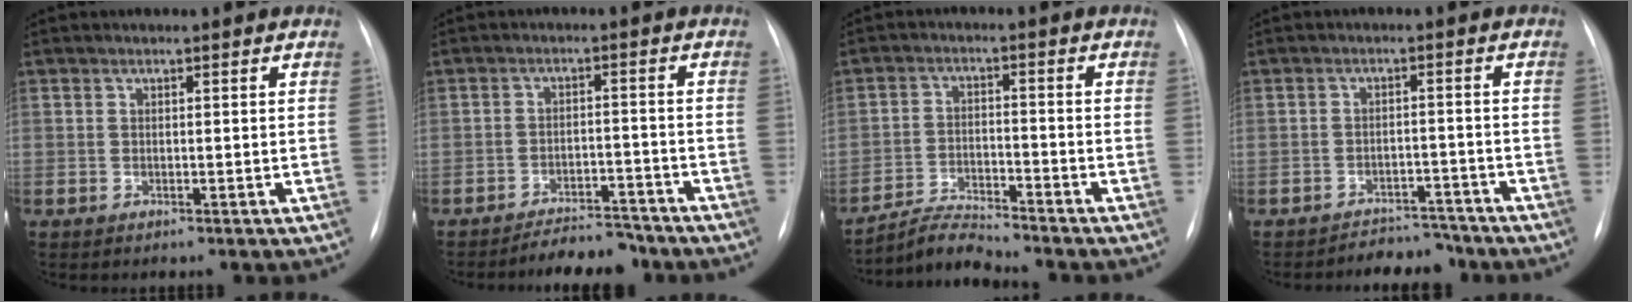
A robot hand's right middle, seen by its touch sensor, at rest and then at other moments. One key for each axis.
{"total": 6.5, "fx": -6.1, "fy": 1.7, "fz": 1.5, "tx": -0.015, "ty": 0.000, "tz": -0.095}
{"total": 5.1, "fx": -5.0, "fy": -0.9, "fz": -0.2, "tx": -0.008, "ty": -0.014, "tz": -0.092}
{"total": 5.3, "fx": -4.9, "fy": 1.8, "fz": -0.4, "tx": 0.014, "ty": 0.012, "tz": -0.074}